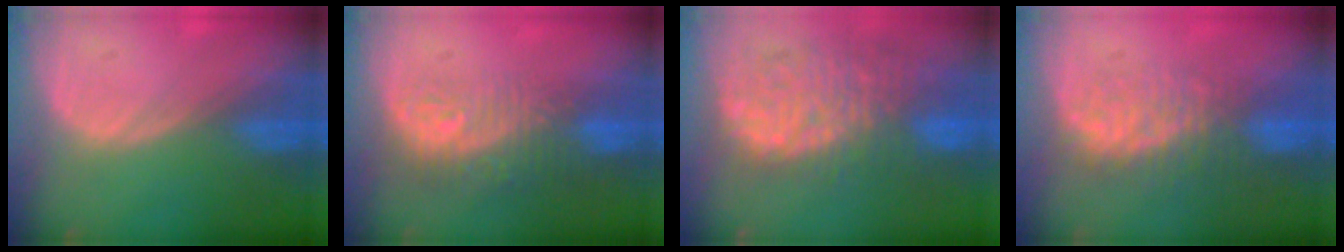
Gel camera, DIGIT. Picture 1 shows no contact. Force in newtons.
{"total": 9.7, "press": 8.0, "slide": 5.4}
{"total": 12.2, "press": 10.9, "slide": 5.5}
{"total": 7.4, "press": 7.2, "slide": 1.6}